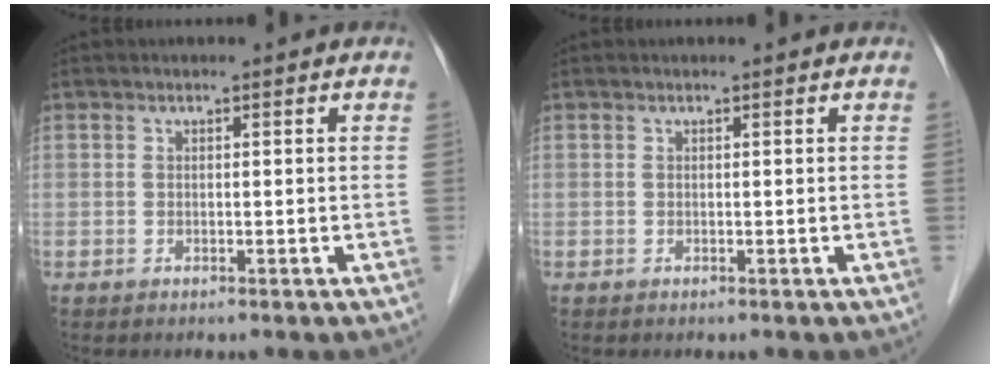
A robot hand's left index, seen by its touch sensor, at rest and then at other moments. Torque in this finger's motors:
{"motor_torque": [0.09, -0.05, 0.05, 0.01]}